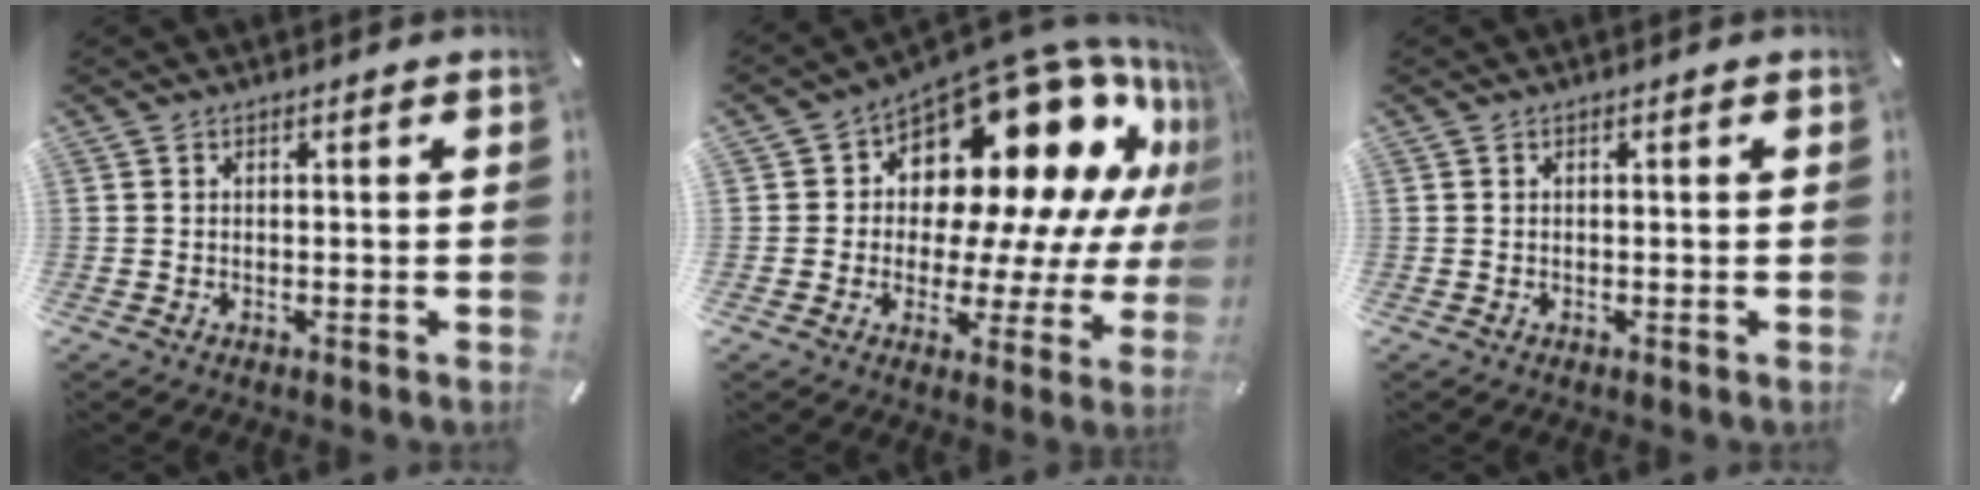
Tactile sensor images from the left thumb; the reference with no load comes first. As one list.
[{"total": 20.4, "force": [11.2, 11.6, 12.5], "torque": [-0.179, -0.104, 0.197]}, {"total": 0.0}]